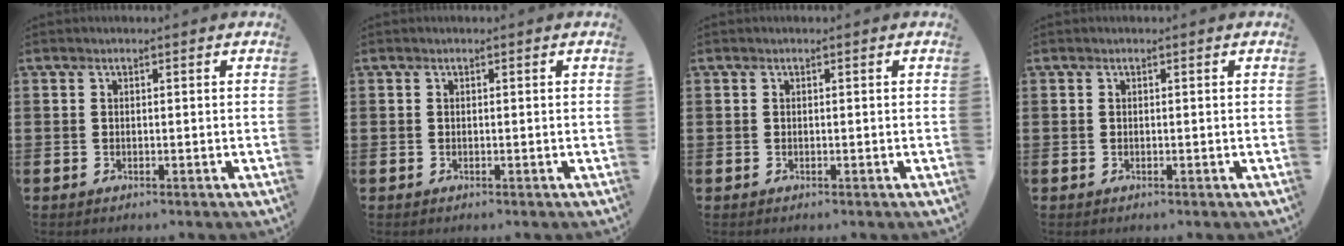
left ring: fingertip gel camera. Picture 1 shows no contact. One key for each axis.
{"total": 0.0}
{"total": 0.0}
{"total": 0.0}